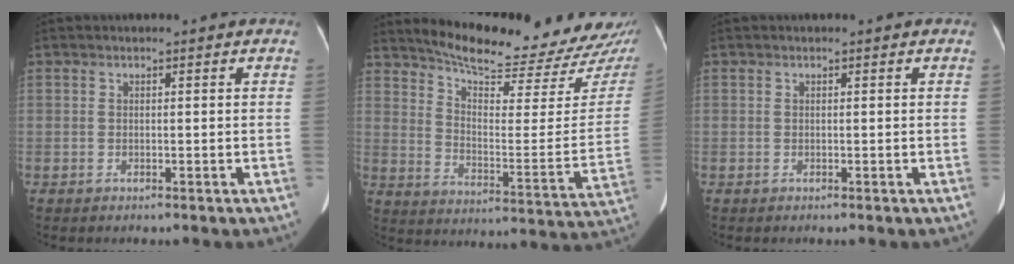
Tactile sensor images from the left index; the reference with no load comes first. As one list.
[{"total": 23.0, "force": [21.4, 3.6, 7.7], "torque": [-0.115, -0.076, 0.275]}, {"total": 0.0}]